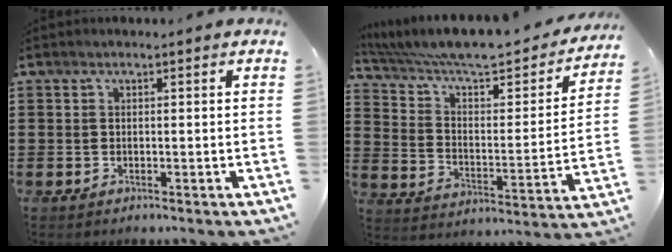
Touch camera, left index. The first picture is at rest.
{"total": 7.5, "force": [6.3, 1.6, 3.8], "torque": [-0.104, -0.049, 0.104]}